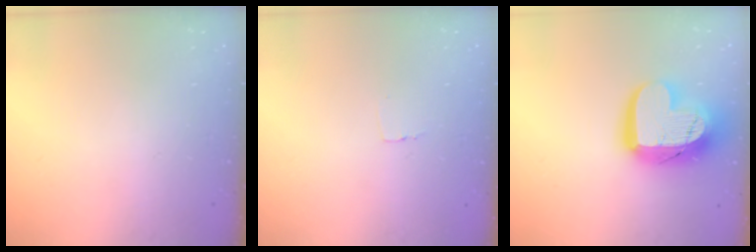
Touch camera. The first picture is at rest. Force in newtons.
{"total": 2.3, "press": 2.3, "slide": 0.1}
{"total": 19.0, "press": 19.0, "slide": 1.6}